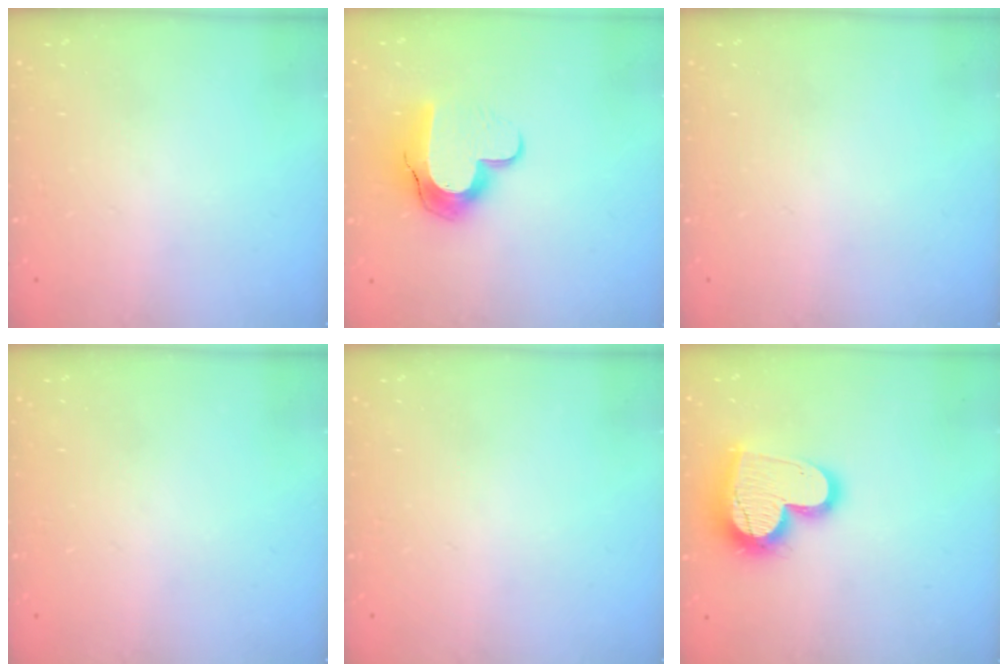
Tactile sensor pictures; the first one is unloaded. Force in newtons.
{"total": 12.7, "press": 12.7, "slide": 0.9}
{"total": 0.0}
{"total": 0.0}
{"total": 0.0}
{"total": 17.4, "press": 17.3, "slide": 1.3}